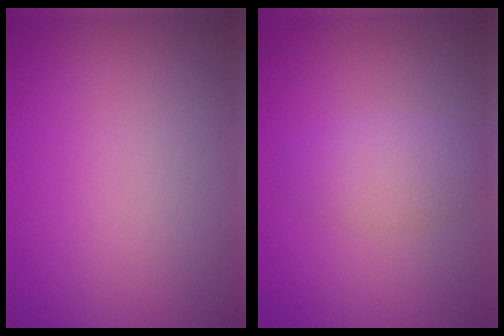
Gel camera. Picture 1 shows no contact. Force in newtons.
{"total": 2.7, "press": 2.7, "slide": 0.1}